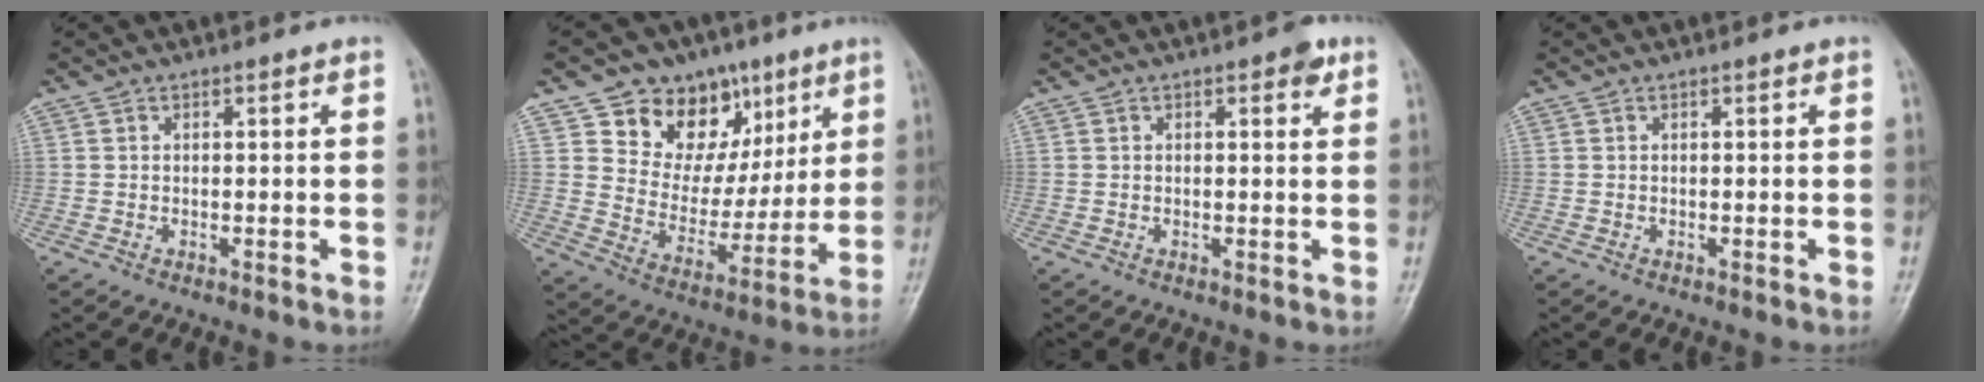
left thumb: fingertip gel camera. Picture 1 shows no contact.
{"total": 17.4, "force": [9.0, 12.6, 7.8], "torque": [-0.064, -0.030, 0.152]}
{"total": 2.3, "force": [1.2, 0.9, 1.7], "torque": [-0.016, -0.002, 0.011]}
{"total": 0.0}